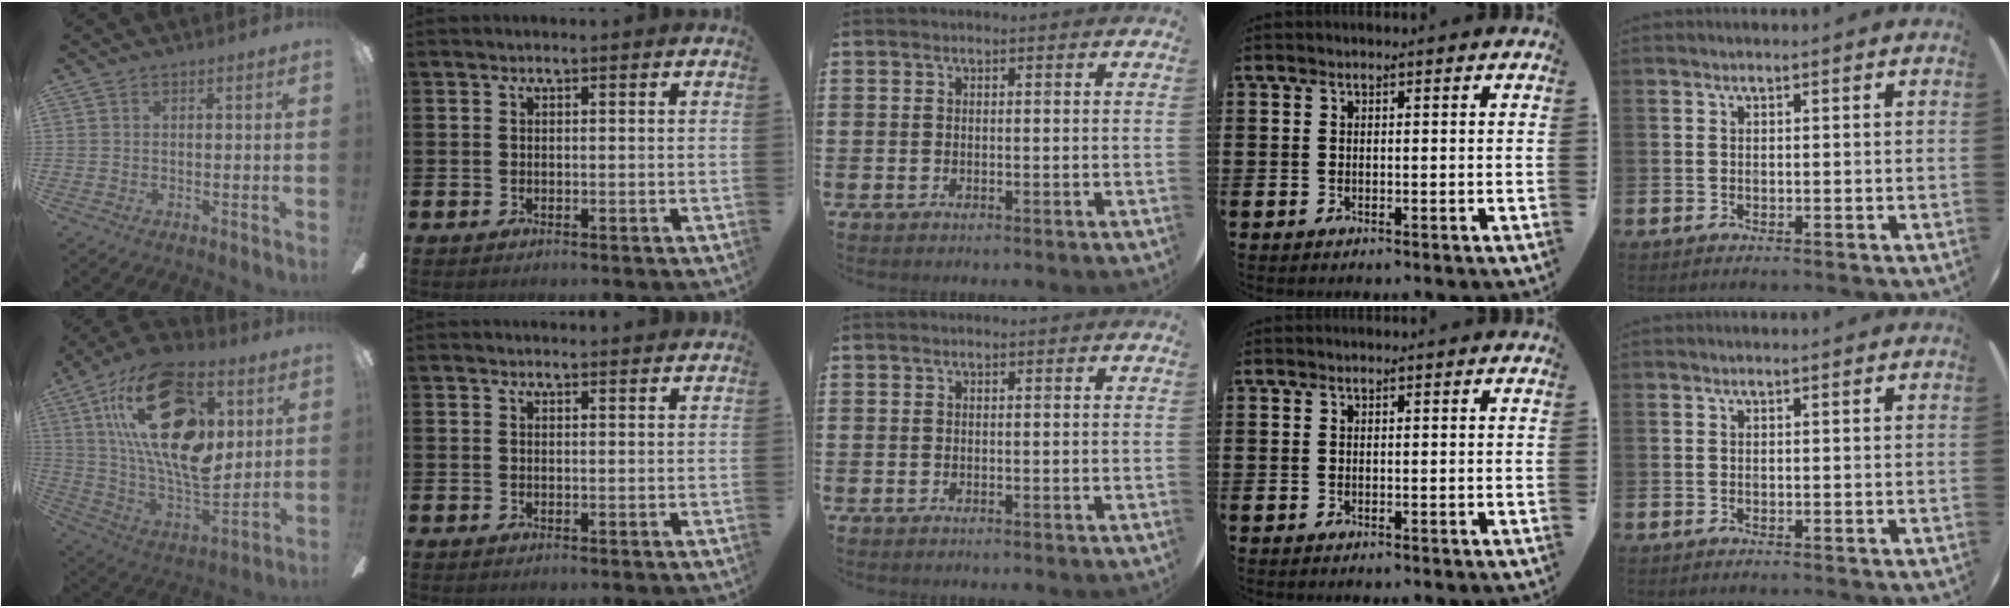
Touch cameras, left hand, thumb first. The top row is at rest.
{"thumb": {"total": 29.3, "force": [10.7, 15.0, 22.8], "torque": [-0.434, -0.047, 0.182]}, "index": {"total": 1.0, "force": [1.0, 0.0, 0.1], "torque": [0.005, -0.003, 0.016]}}